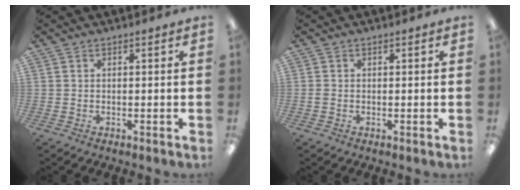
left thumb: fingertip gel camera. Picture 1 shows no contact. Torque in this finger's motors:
{"motor_torque": [-0.17, 0.09, 0.13, -0.28, 0.07]}